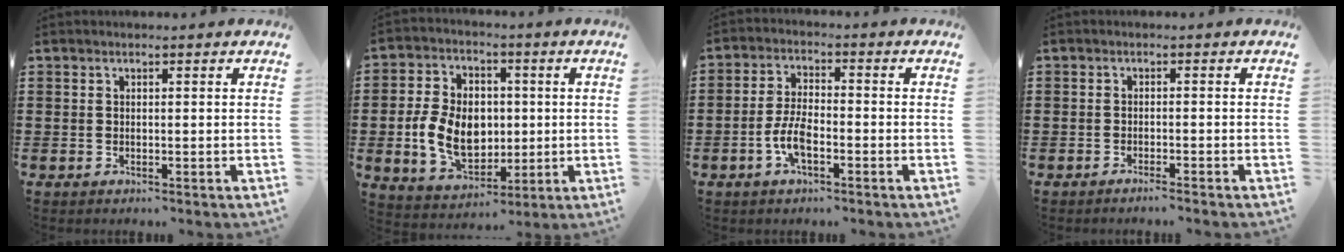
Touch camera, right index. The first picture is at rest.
{"total": 10.0, "force": [-0.7, 7.6, 6.5], "torque": [-0.141, 0.010, -0.016]}
{"total": 5.6, "force": [-2.3, 2.1, 4.7], "torque": [-0.115, -0.005, -0.050]}
{"total": 1.6, "force": [-1.5, -0.4, 0.3], "torque": [-0.006, -0.001, -0.029]}